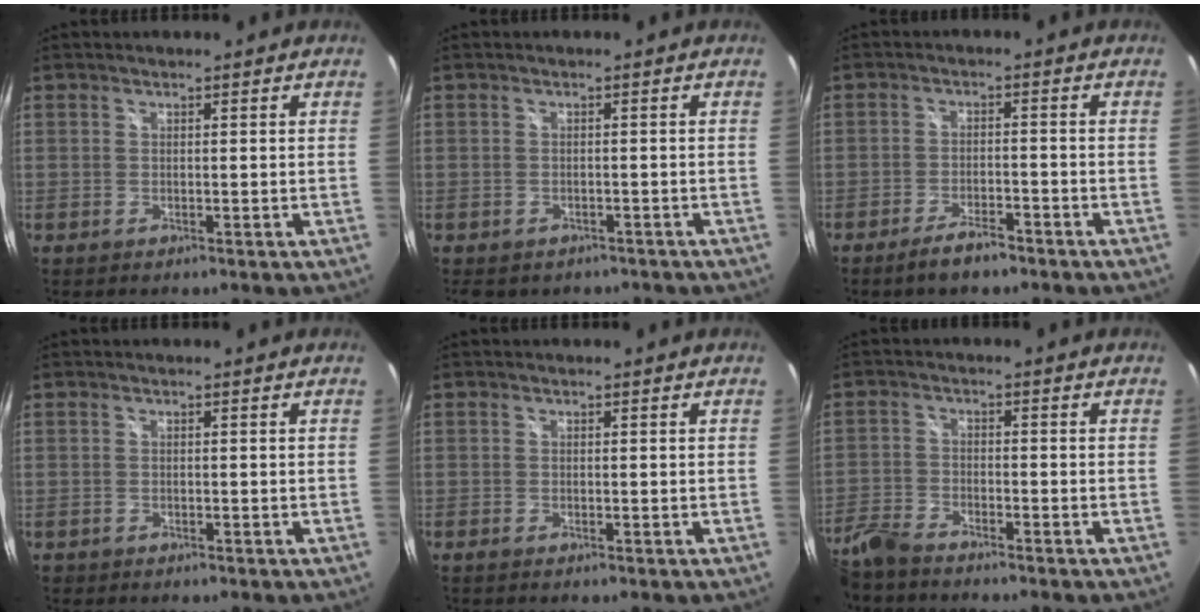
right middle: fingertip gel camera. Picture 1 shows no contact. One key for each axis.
{"total": 3.9, "fx": -2.6, "fy": 2.6, "fz": 1.4, "tx": -0.028, "ty": -0.007, "tz": -0.027}
{"total": 5.1, "fx": -4.0, "fy": 1.5, "fz": 2.8, "tx": -0.067, "ty": -0.001, "tz": -0.067}
{"total": 0.9, "fx": -0.6, "fy": 0.6, "fz": 0.1, "tx": -0.007, "ty": -0.003, "tz": -0.010}
{"total": 0.0}
{"total": 8.5, "fx": -7.3, "fy": 2.8, "fz": 3.5, "tx": -0.096, "ty": -0.016, "tz": -0.149}